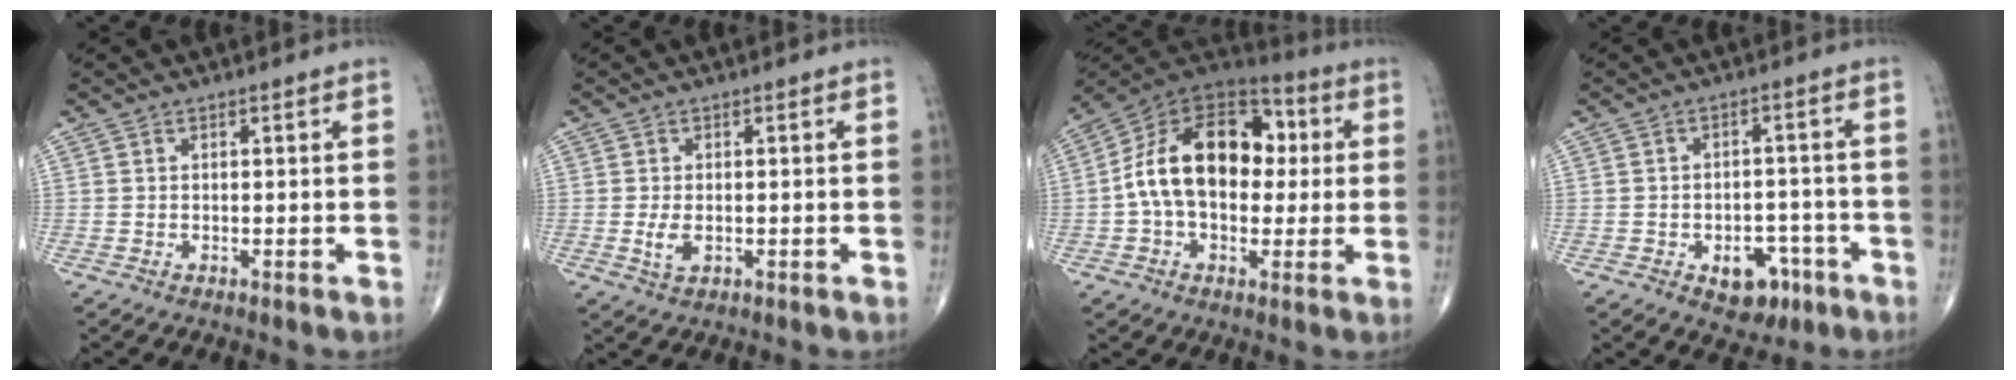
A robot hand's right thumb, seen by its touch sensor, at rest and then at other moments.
{"total": 2.9, "force": [-0.4, 1.6, 2.4], "torque": [-0.051, -0.006, -0.007]}
{"total": 20.0, "force": [1.4, 13.0, 15.1], "torque": [-0.226, 0.039, 0.014]}
{"total": 7.8, "force": [-3.7, 5.1, 4.6], "torque": [-0.028, 0.030, -0.044]}